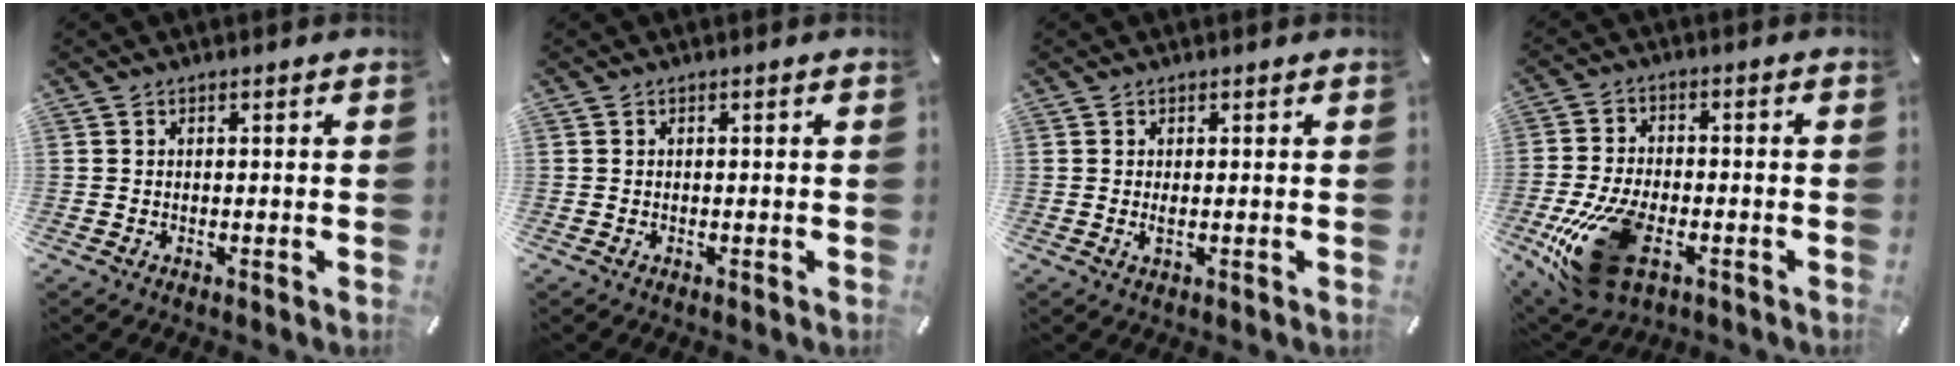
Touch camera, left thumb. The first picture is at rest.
{"total": 0.0}
{"total": 1.5, "force": [0.2, 0.2, 1.5], "torque": [-0.031, -0.005, 0.004]}
{"total": 17.3, "force": [-6.3, 9.6, 13.0], "torque": [-0.267, 0.015, -0.098]}